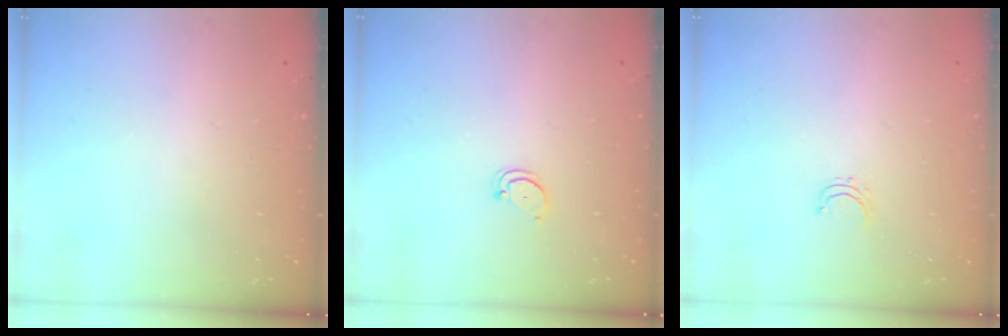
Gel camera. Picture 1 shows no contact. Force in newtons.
{"total": 2.7, "press": 2.7, "slide": 0.2}
{"total": 3.6, "press": 3.6, "slide": 0.3}